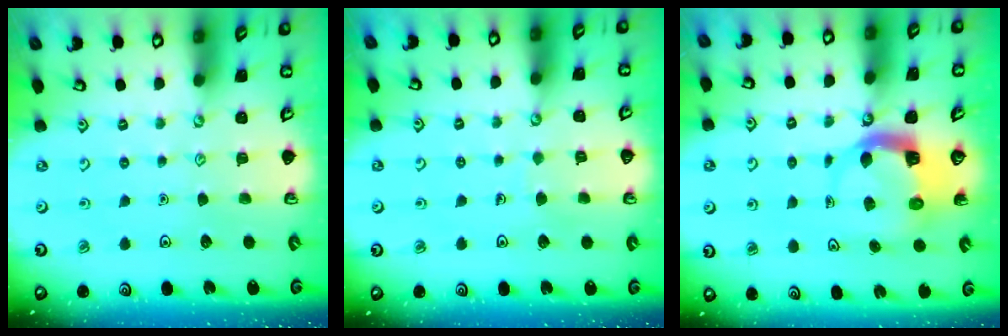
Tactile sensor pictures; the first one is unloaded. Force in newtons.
{"total": 2.3, "press": 2.3, "slide": 0.1}
{"total": 5.0, "press": 5.0, "slide": 0.6}